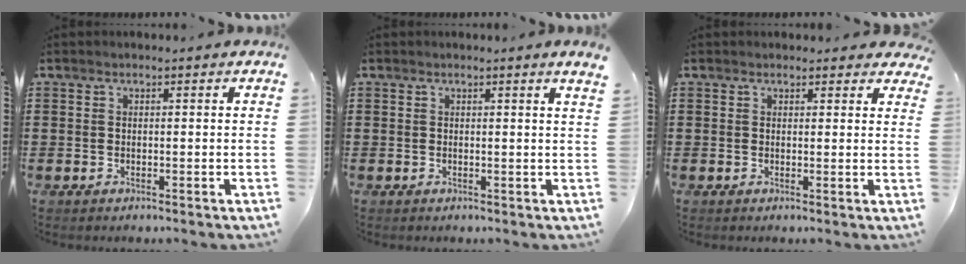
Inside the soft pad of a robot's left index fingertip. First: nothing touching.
{"total": 0.9, "force": [0.5, -0.5, 0.5], "torque": [-0.009, -0.006, 0.009]}
{"total": 1.5, "force": [1.3, 0.7, 0.1], "torque": [0.001, 0.002, 0.024]}